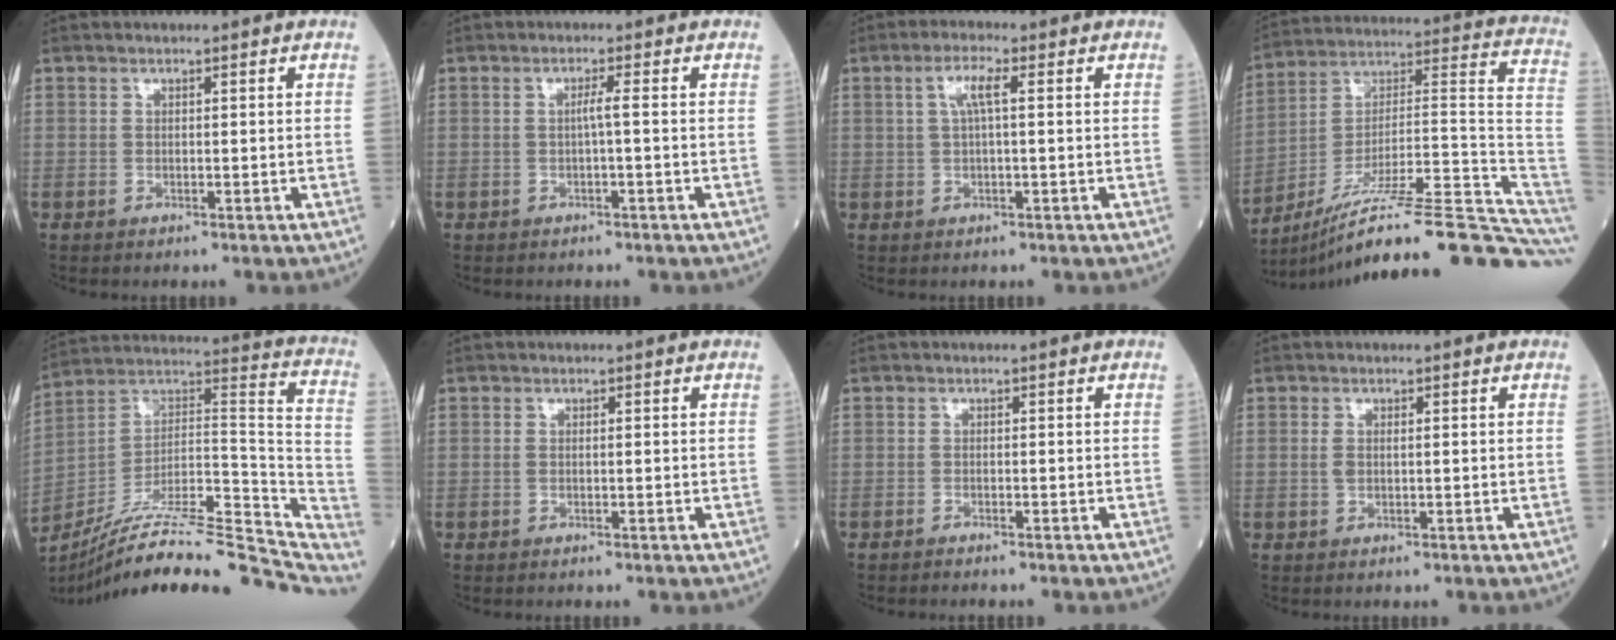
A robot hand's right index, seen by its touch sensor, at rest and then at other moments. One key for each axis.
{"total": 1.4, "fx": -0.2, "fy": -0.3, "fz": 1.4, "tx": -0.025, "ty": 0.002, "tz": -0.005}
{"total": 3.6, "fx": 0.9, "fy": 0.5, "fz": 3.4, "tx": -0.071, "ty": 0.013, "tz": 0.018}
{"total": 27.3, "fx": -20.9, "fy": 1.3, "fz": 17.5, "tx": -0.167, "ty": 0.040, "tz": -0.322}
{"total": 31.3, "fx": -26.4, "fy": 4.7, "fz": 16.1, "tx": -0.182, "ty": 0.003, "tz": -0.388}
{"total": 0.6, "fx": 0.0, "fy": 0.2, "fz": 0.6, "tx": -0.019, "ty": 0.004, "tz": 0.003}
{"total": 0.7, "fx": -0.7, "fy": 0.1, "fz": 0.0, "tx": -0.005, "ty": -0.001, "tz": -0.013}
{"total": 1.5, "fx": 0.1, "fy": 0.7, "fz": 1.4, "tx": -0.033, "ty": 0.003, "tz": 0.004}